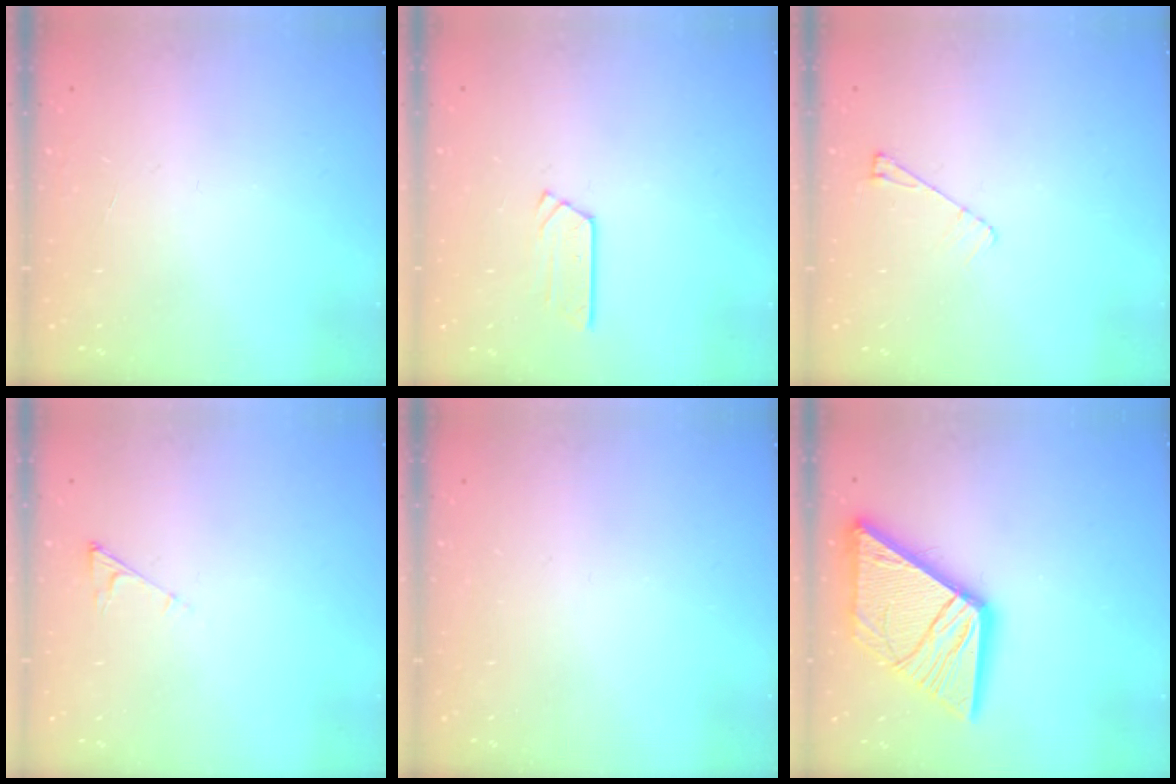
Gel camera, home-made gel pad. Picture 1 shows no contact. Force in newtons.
{"total": 4.9, "press": 4.9, "slide": 0.5}
{"total": 4.8, "press": 4.7, "slide": 0.8}
{"total": 3.7, "press": 3.7, "slide": 0.3}
{"total": 0.0}
{"total": 19.5, "press": 19.4, "slide": 2.2}